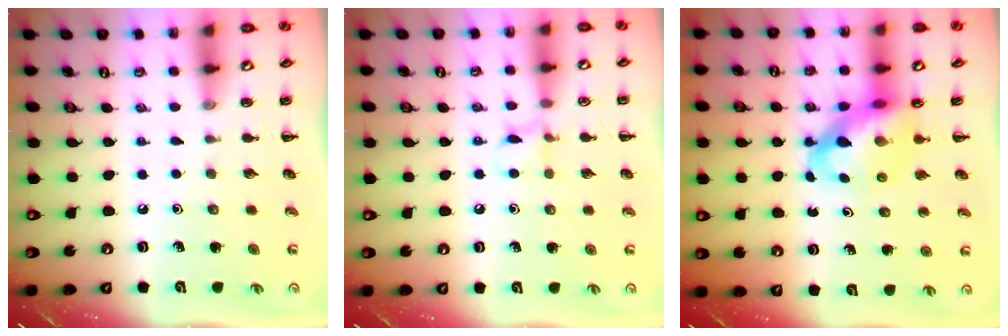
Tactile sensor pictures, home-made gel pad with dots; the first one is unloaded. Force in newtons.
{"total": 6.0, "press": 5.7, "slide": 2.0}
{"total": 12.0, "press": 11.6, "slide": 3.3}